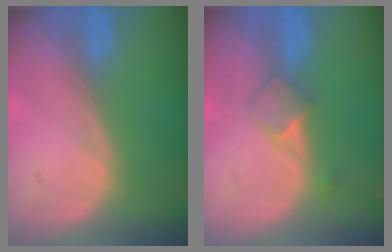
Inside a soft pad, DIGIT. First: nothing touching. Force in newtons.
{"total": 3.0, "press": 2.7, "slide": 1.2}